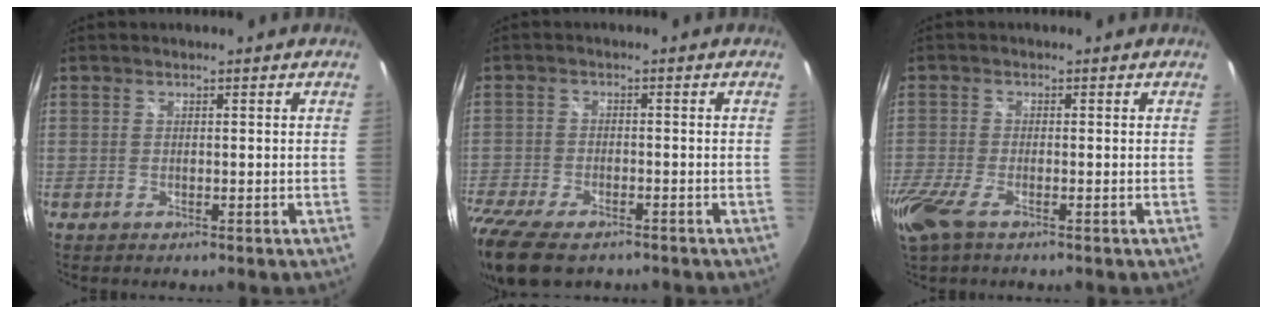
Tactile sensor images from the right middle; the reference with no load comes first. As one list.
[{"total": 13.4, "force": [-10.0, 5.5, 7.1], "torque": [-0.189, -0.052, -0.179]}, {"total": 7.4, "force": [-4.4, 2.4, 5.4], "torque": [-0.134, -0.029, -0.087]}]